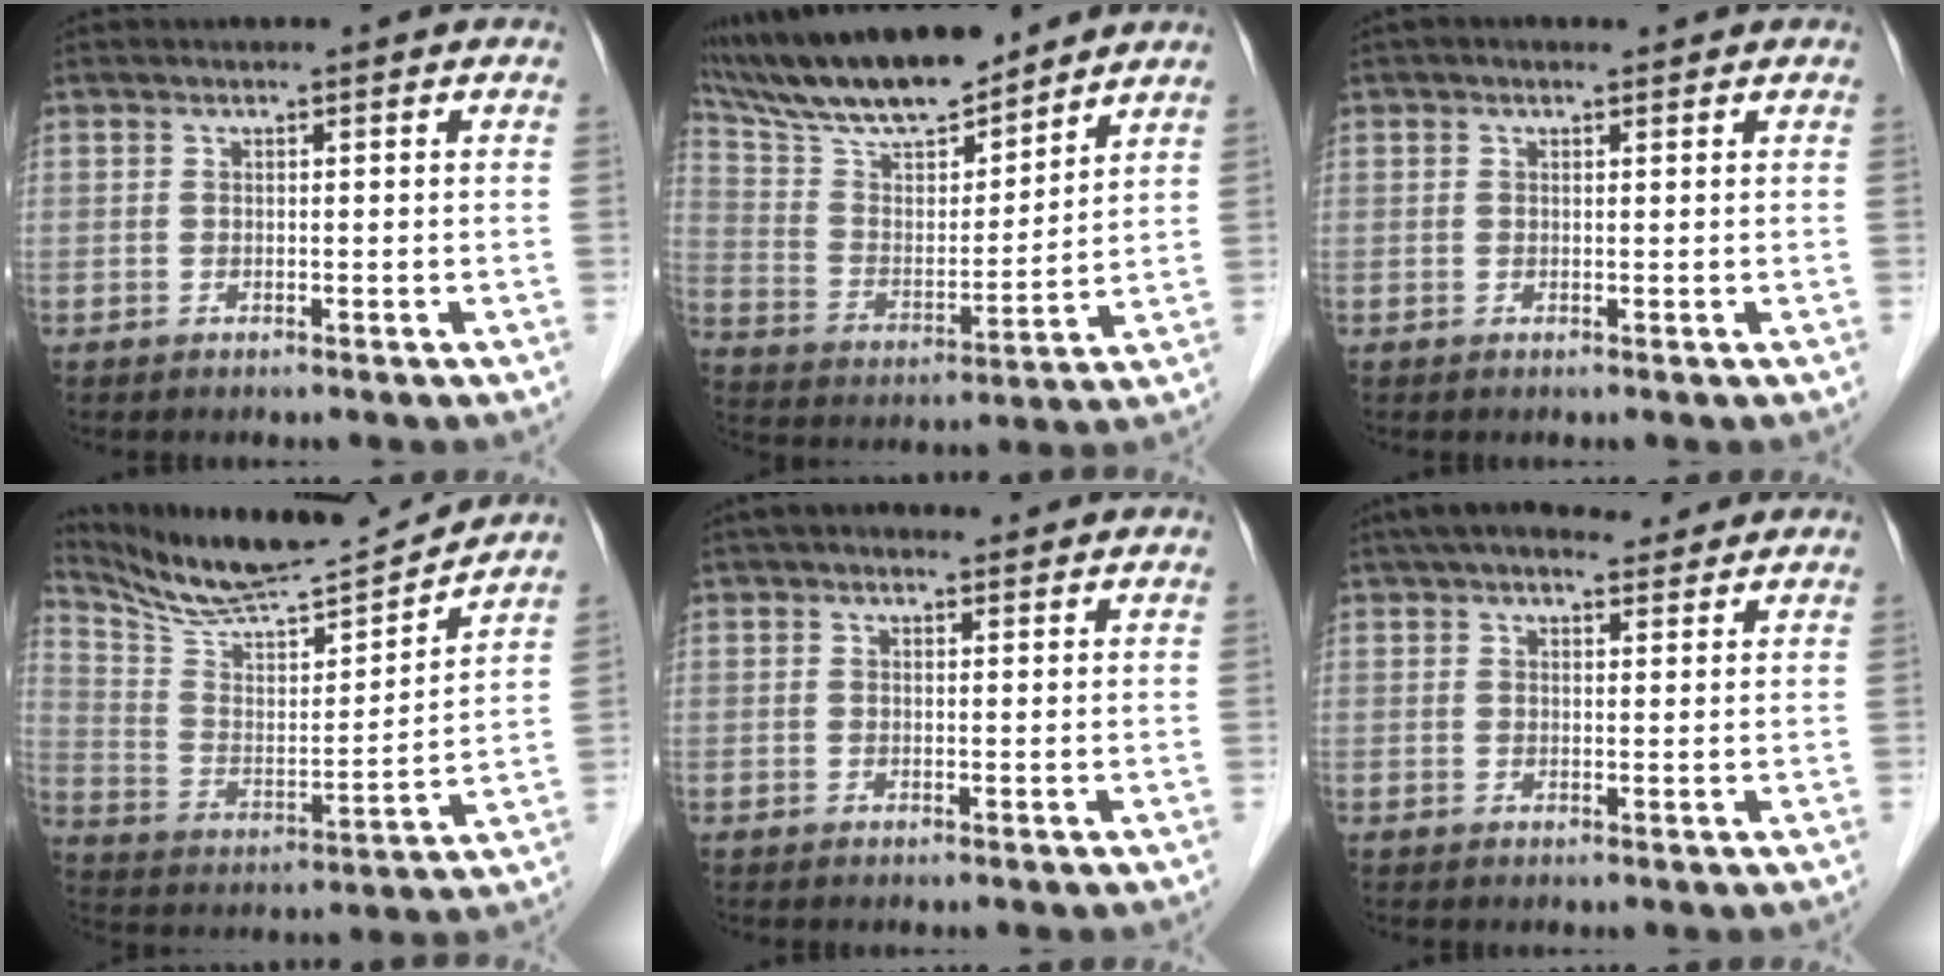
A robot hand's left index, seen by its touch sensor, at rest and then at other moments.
{"total": 16.1, "force": [14.0, 2.9, 7.4], "torque": [-0.141, 0.005, 0.262]}
{"total": 0.6, "force": [0.0, 0.4, 0.5], "torque": [-0.014, 0.003, -0.001]}
{"total": 15.9, "force": [15.2, 0.0, 4.5], "torque": [-0.095, -0.017, 0.263]}
{"total": 2.2, "force": [1.4, 1.3, 1.2], "torque": [-0.022, 0.016, 0.017]}
{"total": 7.5, "force": [6.0, 2.4, 3.8], "torque": [-0.059, 0.026, 0.093]}